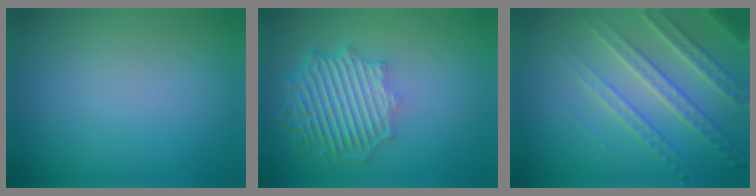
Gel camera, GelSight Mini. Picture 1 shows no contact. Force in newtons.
{"total": 6.5, "press": 5.0, "slide": 4.1}
{"total": 4.3, "press": 4.2, "slide": 1.1}